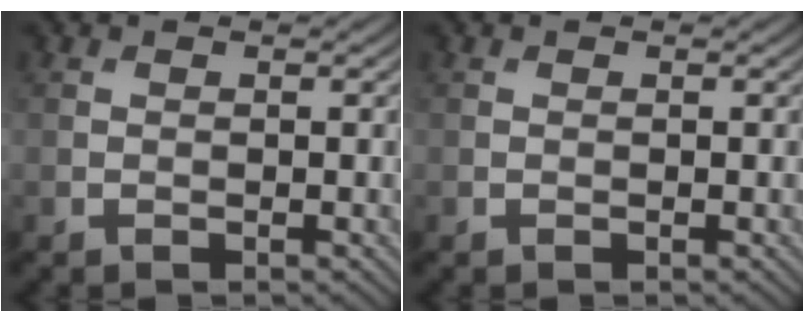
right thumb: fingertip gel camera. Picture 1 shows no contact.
{"total": 0.0}